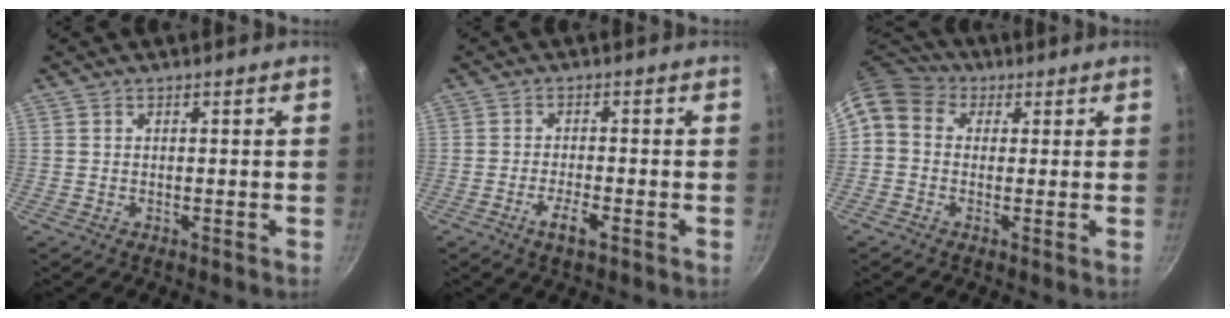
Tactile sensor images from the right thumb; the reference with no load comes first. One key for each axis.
{"total": 3.8, "fx": -1.9, "fy": 1.0, "fz": 3.2, "tx": -0.057, "ty": 0.010, "tz": -0.036}
{"total": 8.9, "fx": 1.6, "fy": 7.3, "fz": 4.9, "tx": -0.089, "ty": 0.026, "tz": 0.009}